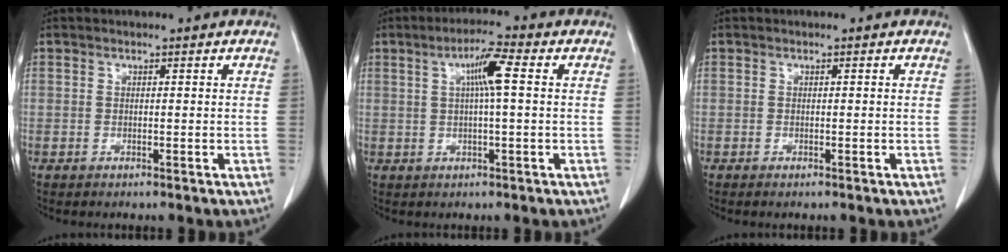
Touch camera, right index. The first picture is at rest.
{"total": 5.4, "force": [1.3, 0.5, 5.2], "torque": [-0.093, 0.012, 0.021]}
{"total": 0.6, "force": [-0.4, 0.0, 0.5], "torque": [-0.011, -0.001, -0.005]}